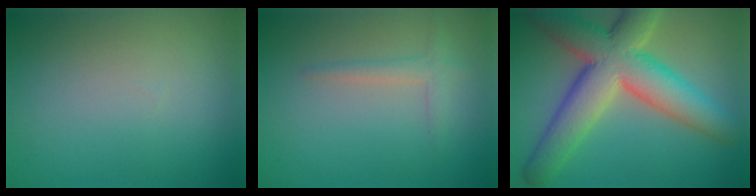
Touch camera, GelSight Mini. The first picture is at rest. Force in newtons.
{"total": 1.6, "press": 1.6, "slide": 0.1}
{"total": 10.7, "press": 10.7, "slide": 0.8}